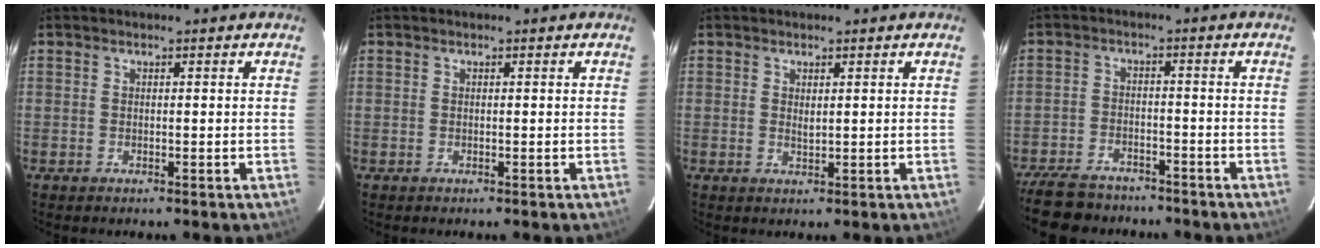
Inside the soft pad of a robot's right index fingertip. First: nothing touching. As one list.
[{"total": 0.0}, {"total": 1.3, "force": [0.4, 0.7, 1.1], "torque": [-0.018, -0.001, 0.007]}, {"total": 13.4, "force": [-10.8, 6.1, 5.0], "torque": [-0.140, -0.001, -0.172]}]